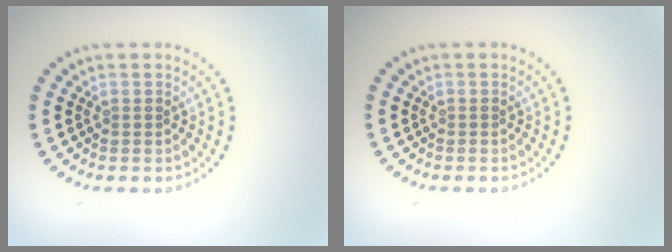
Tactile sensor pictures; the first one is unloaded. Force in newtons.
{"total": 0.0}